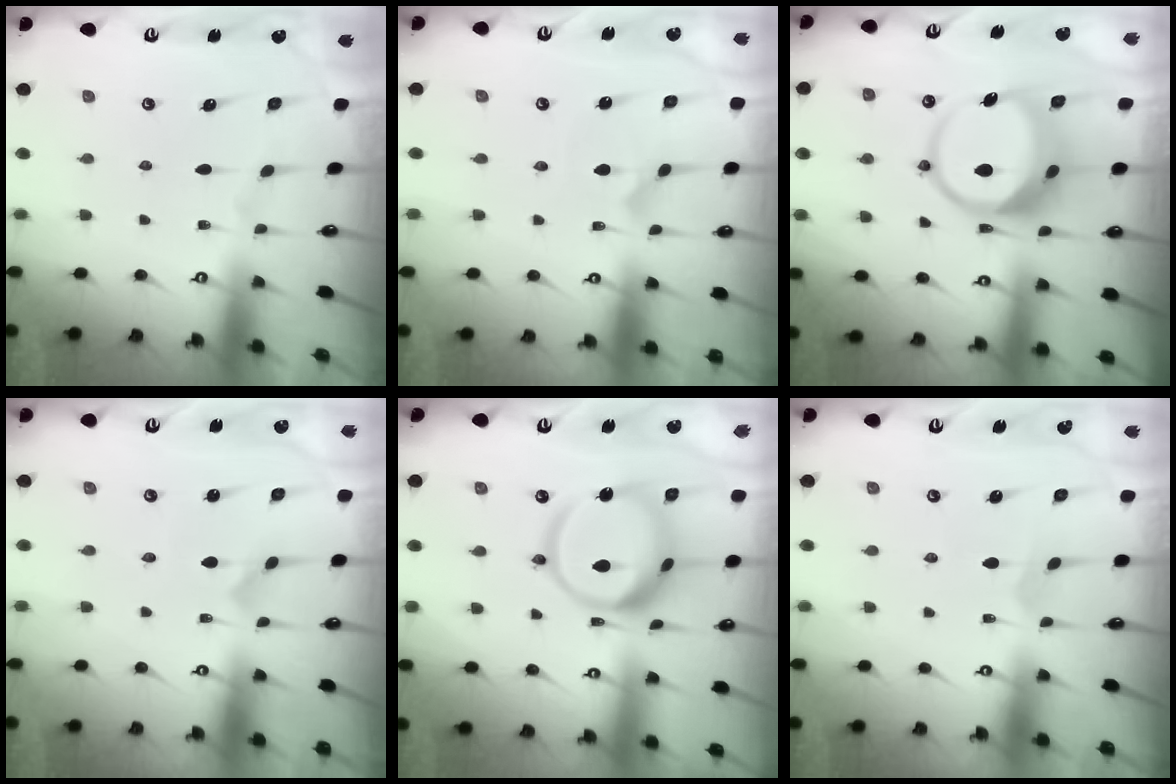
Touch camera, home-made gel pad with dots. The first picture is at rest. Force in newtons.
{"total": 3.0, "press": 3.0, "slide": 0.1}
{"total": 11.2, "press": 11.1, "slide": 1.5}
{"total": 0.0}
{"total": 15.9, "press": 15.8, "slide": 1.7}
{"total": 2.6, "press": 2.6, "slide": 0.2}